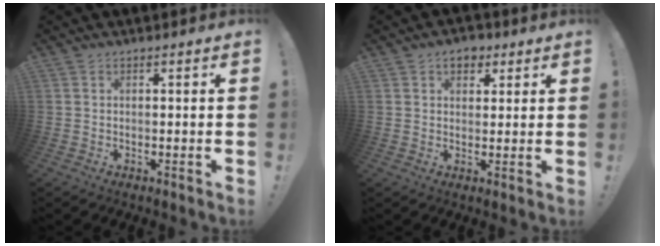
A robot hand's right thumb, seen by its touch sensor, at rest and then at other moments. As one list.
[{"total": 4.9, "force": [2.6, 3.4, 2.3], "torque": [-0.022, -0.004, 0.043]}]